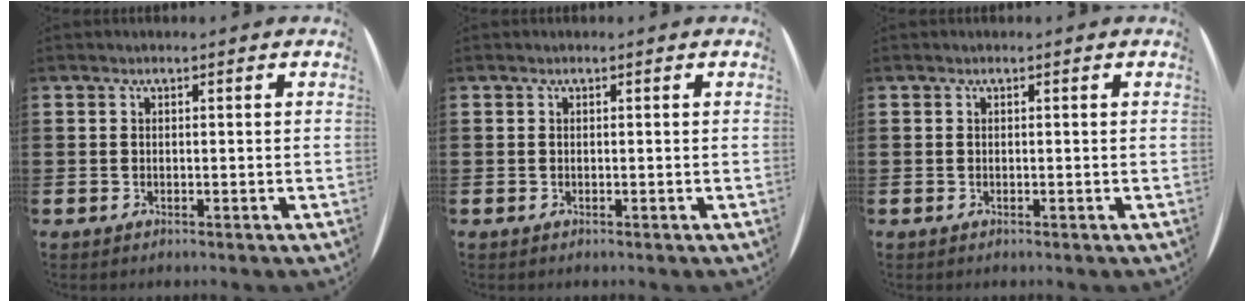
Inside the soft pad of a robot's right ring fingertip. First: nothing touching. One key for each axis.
{"total": 0.0}
{"total": 0.0}